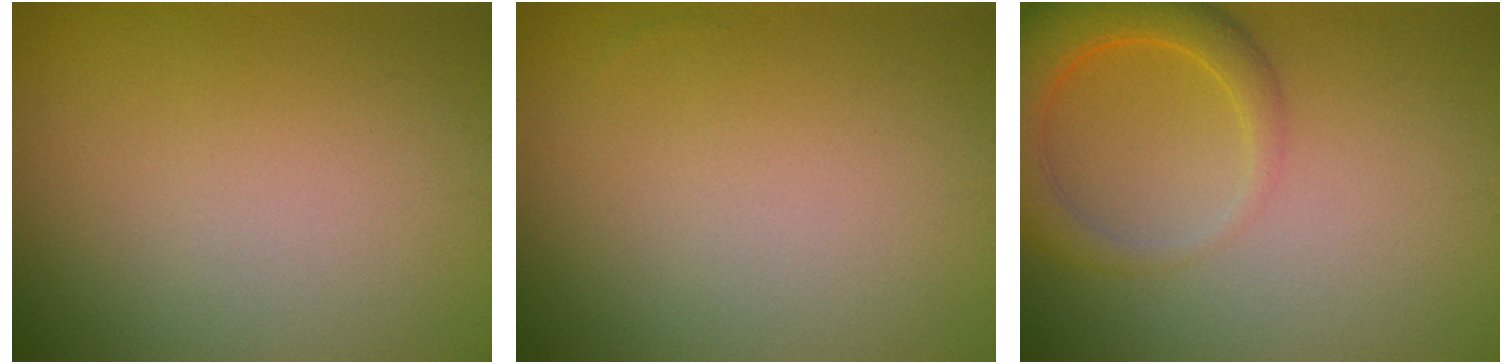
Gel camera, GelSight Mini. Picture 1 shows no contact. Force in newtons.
{"total": 0.0}
{"total": 5.2, "press": 5.2, "slide": 0.5}